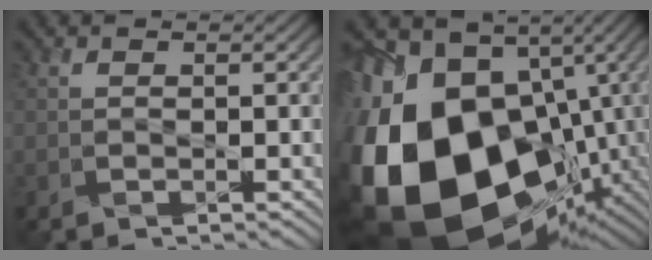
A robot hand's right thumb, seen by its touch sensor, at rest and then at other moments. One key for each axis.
{"total": 23.4, "fx": -6.0, "fy": 16.3, "fz": 15.6, "tx": -0.384, "ty": -0.058, "tz": -0.075}